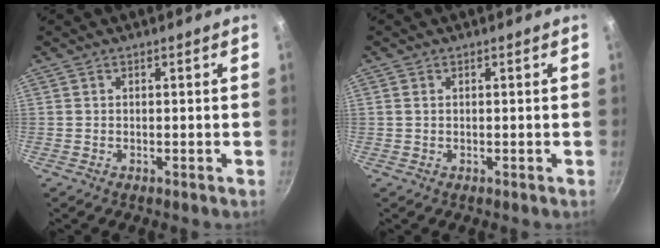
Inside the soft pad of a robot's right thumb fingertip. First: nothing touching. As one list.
[{"total": 0.8, "force": [0.2, 0.6, 0.5], "torque": [-0.011, 0.002, 0.003]}]